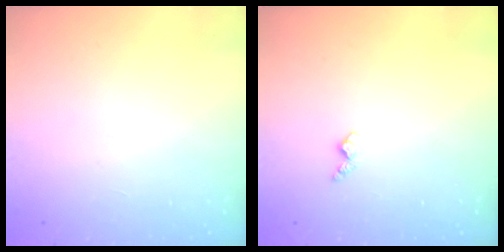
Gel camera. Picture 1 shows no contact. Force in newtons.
{"total": 3.6, "press": 3.6, "slide": 0.5}